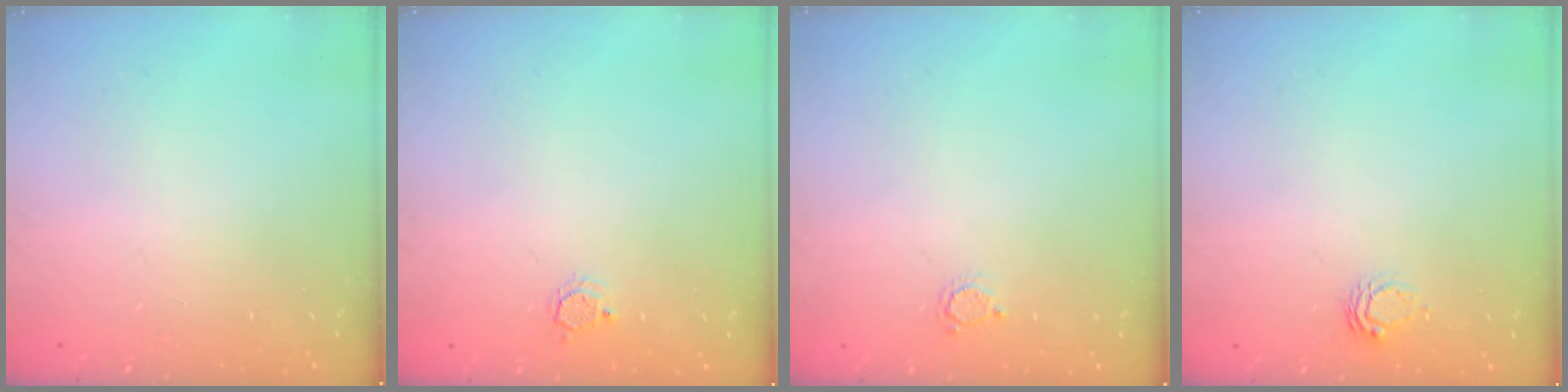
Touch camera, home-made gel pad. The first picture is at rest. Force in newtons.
{"total": 3.3, "press": 3.3, "slide": 0.4}
{"total": 2.6, "press": 2.6, "slide": 0.4}
{"total": 5.6, "press": 5.6, "slide": 0.5}